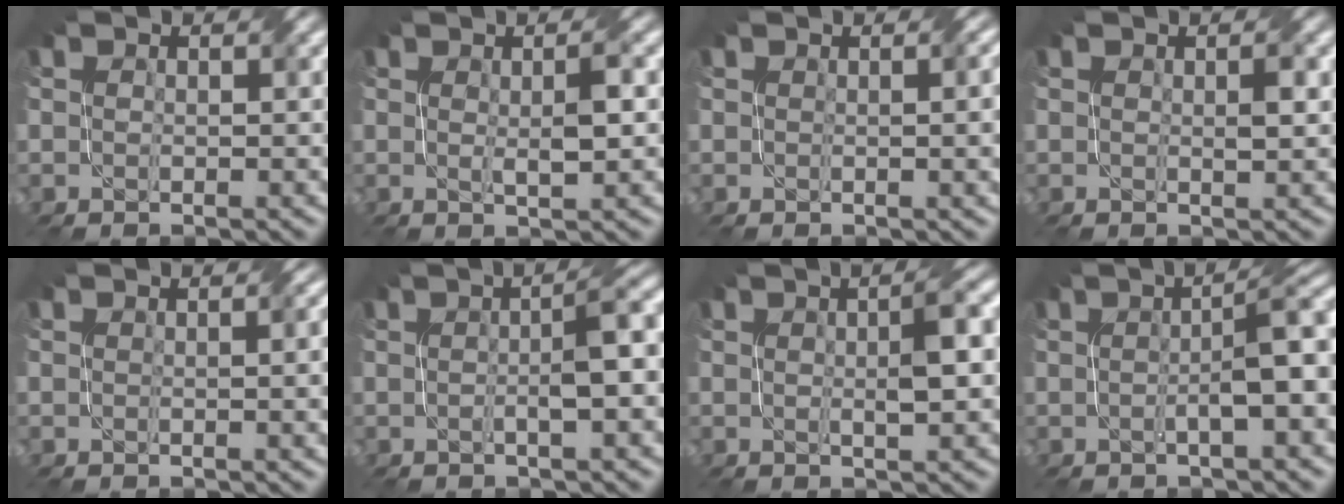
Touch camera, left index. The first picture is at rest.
{"total": 2.4, "force": [0.3, 0.3, 2.3], "torque": [-0.037, -0.002, 0.006]}
{"total": 3.3, "force": [0.5, 1.2, 3.0], "torque": [-0.024, 0.008, 0.008]}
{"total": 1.1, "force": [0.3, 0.2, 1.1], "torque": [-0.016, -0.001, 0.004]}
{"total": 2.8, "force": [0.4, 1.0, 2.6], "torque": [-0.022, 0.007, 0.006]}
{"total": 4.7, "force": [0.2, 0.7, 4.6], "torque": [-0.064, 0.015, 0.000]}
{"total": 3.7, "force": [0.7, 0.6, 3.6], "torque": [-0.055, 0.007, 0.009]}
{"total": 6.3, "force": [0.2, 1.2, 6.2], "torque": [-0.076, 0.015, 0.000]}